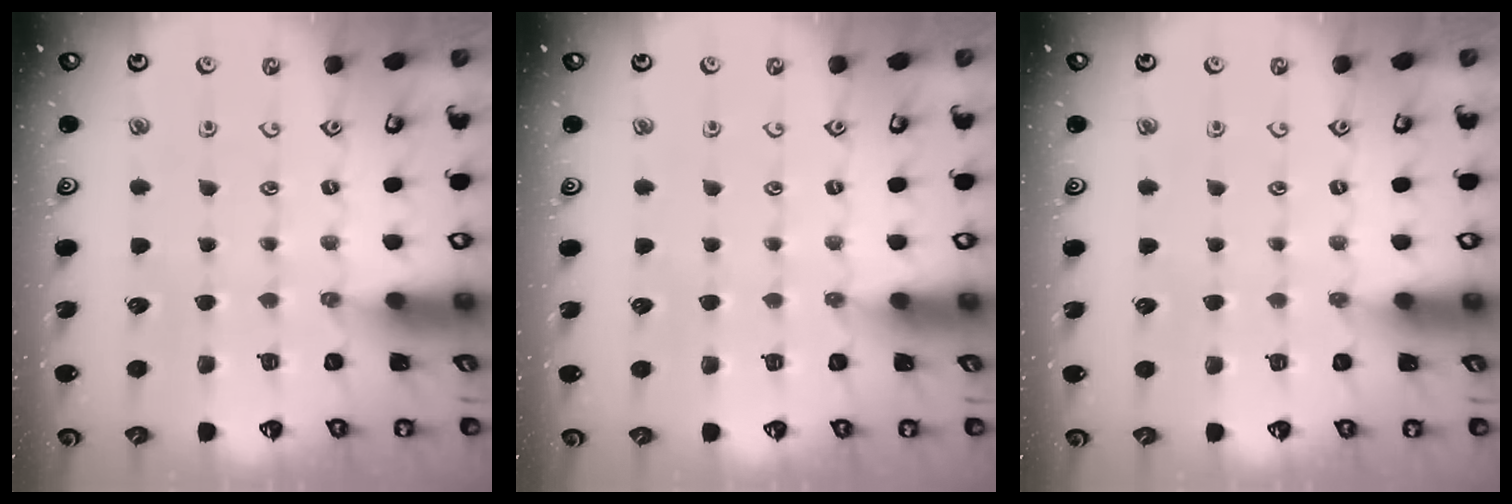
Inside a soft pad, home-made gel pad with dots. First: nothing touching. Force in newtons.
{"total": 0.0}
{"total": 0.0}